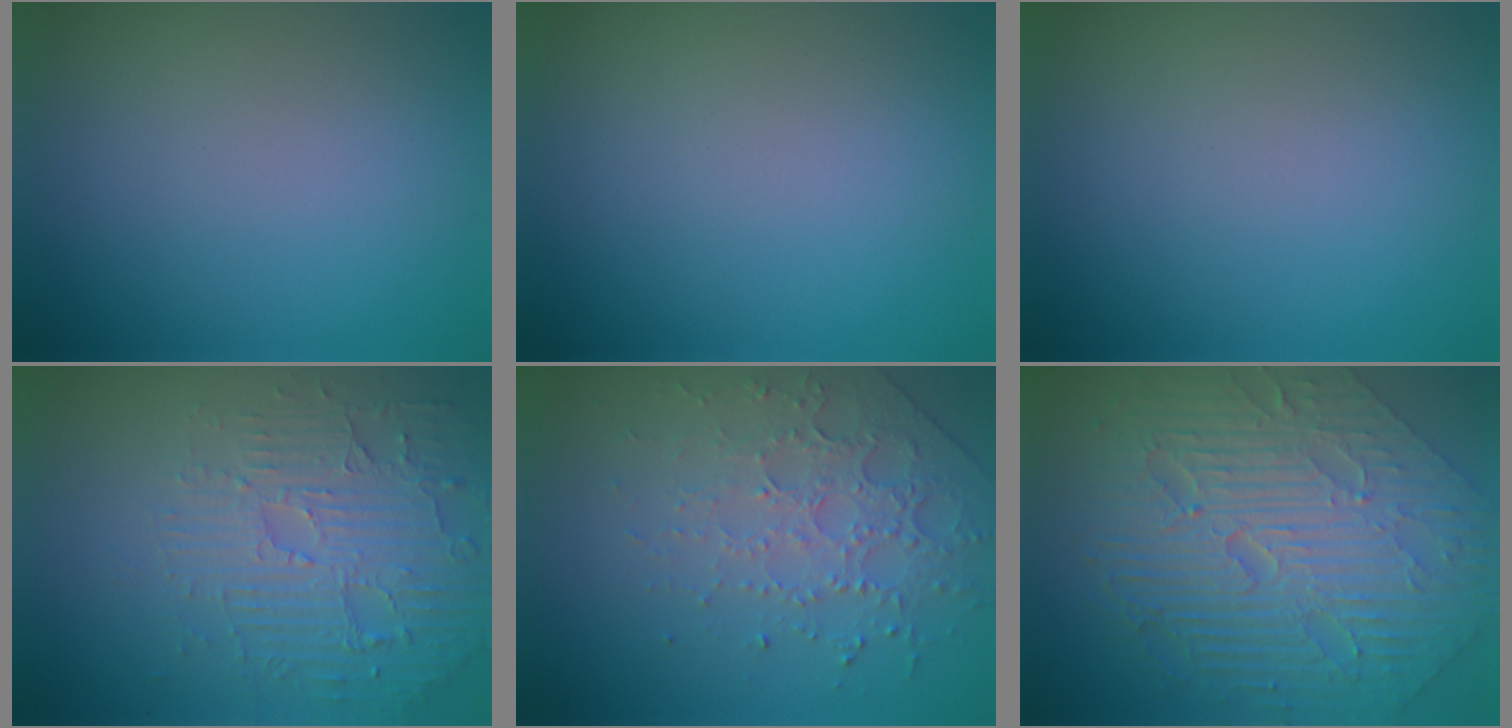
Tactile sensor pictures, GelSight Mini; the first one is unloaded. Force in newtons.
{"total": 0.0}
{"total": 0.0}
{"total": 5.5, "press": 3.8, "slide": 4.0}
{"total": 4.5, "press": 3.2, "slide": 3.3}
{"total": 11.2, "press": 7.3, "slide": 8.4}